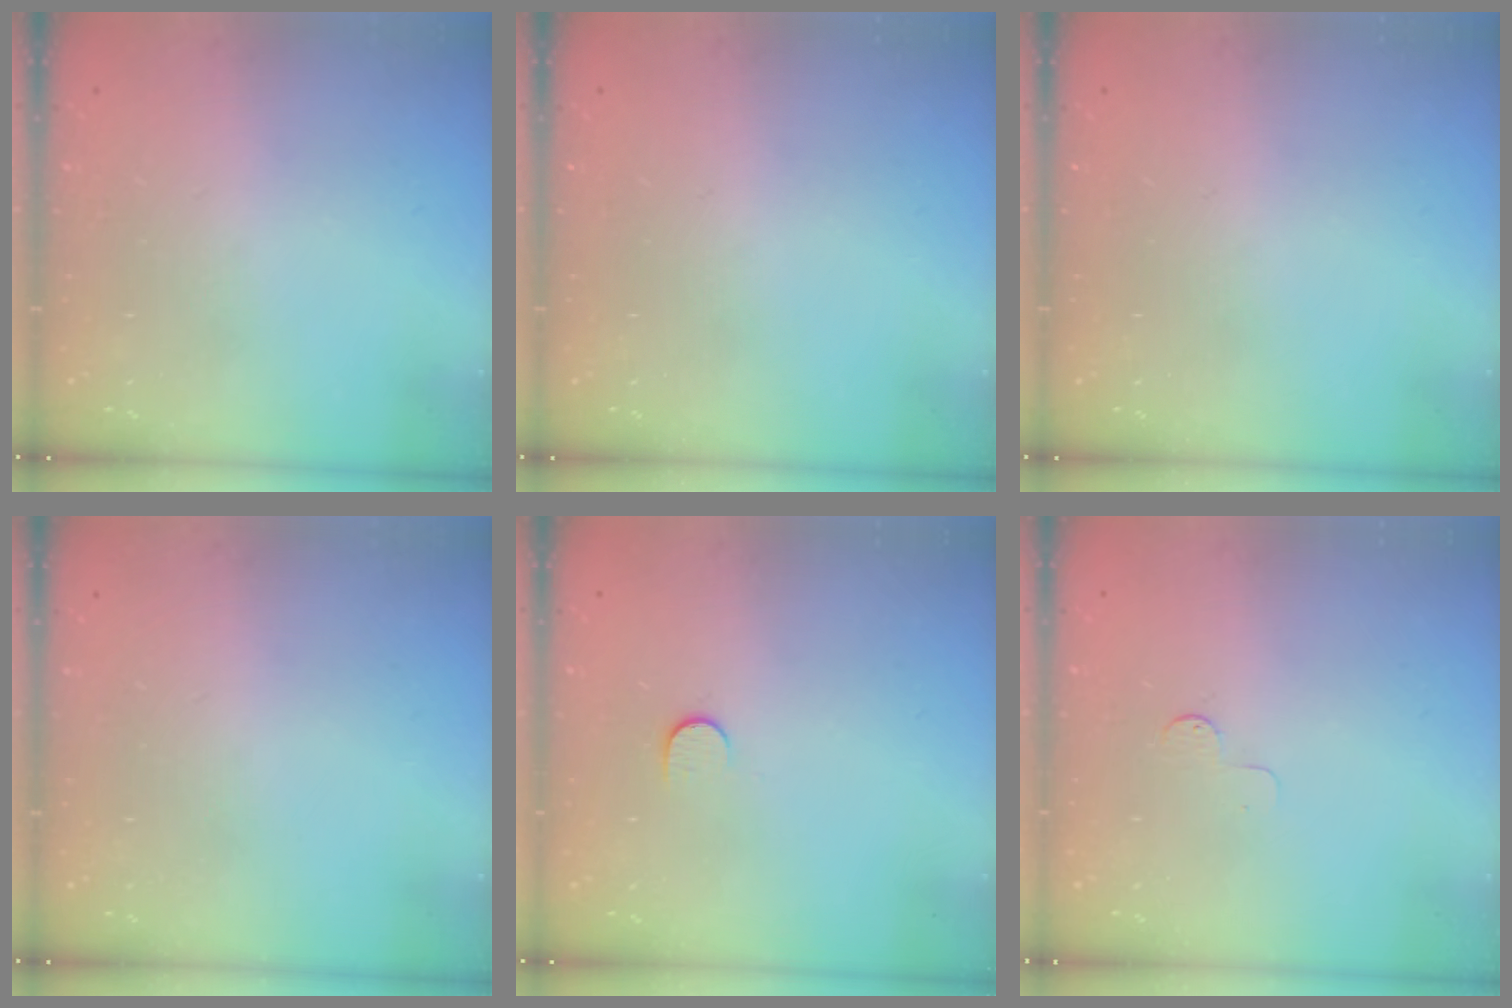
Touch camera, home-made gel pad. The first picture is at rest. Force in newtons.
{"total": 0.0}
{"total": 0.0}
{"total": 0.0}
{"total": 6.0, "press": 5.9, "slide": 0.7}
{"total": 2.7, "press": 2.7, "slide": 0.2}